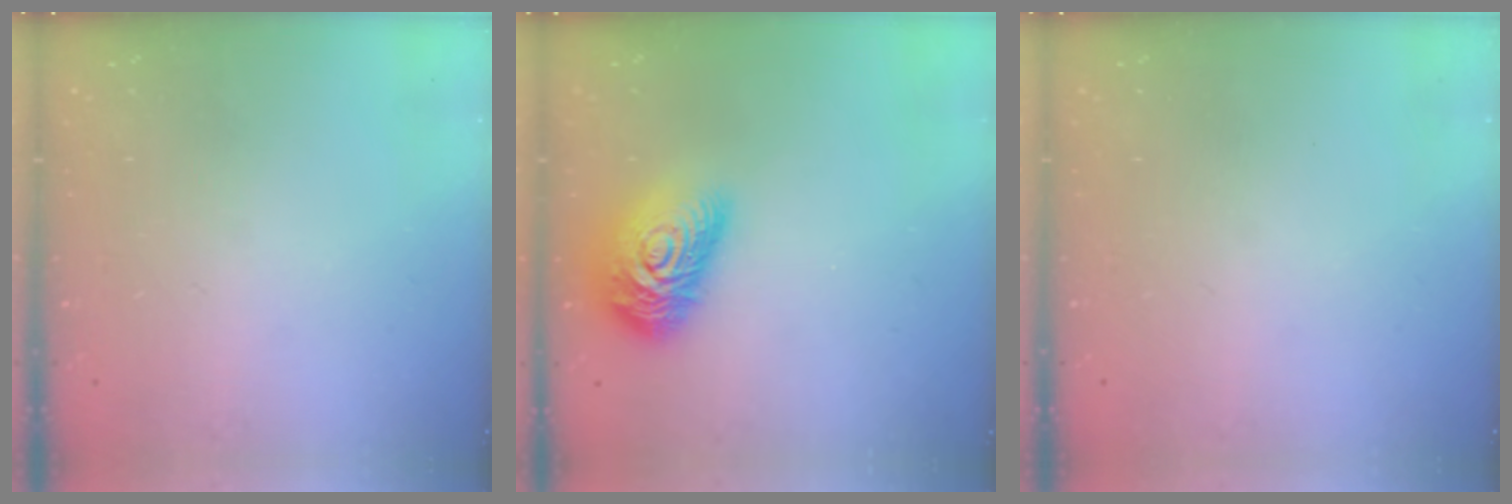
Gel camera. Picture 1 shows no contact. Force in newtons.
{"total": 16.1, "press": 16.1, "slide": 0.9}
{"total": 0.0}